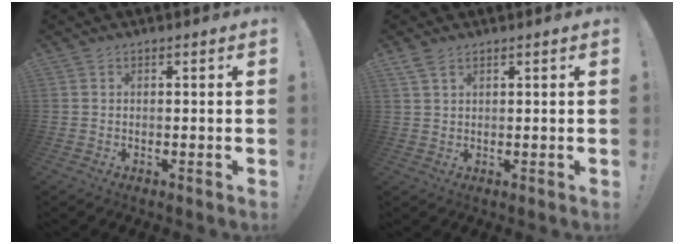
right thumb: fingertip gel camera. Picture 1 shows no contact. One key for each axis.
{"total": 3.0, "fx": 2.0, "fy": 1.4, "fz": 1.8, "tx": -0.033, "ty": -0.006, "tz": 0.038}